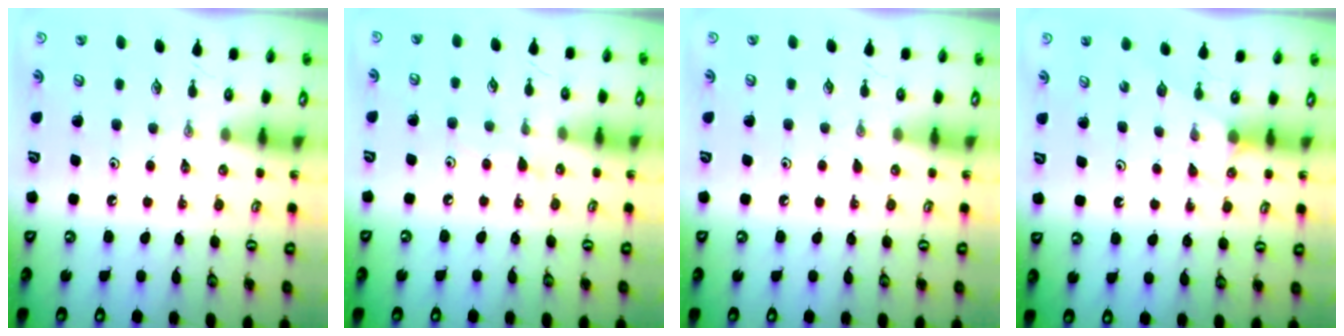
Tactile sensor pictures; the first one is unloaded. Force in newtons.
{"total": 4.9, "press": 4.9, "slide": 0.6}
{"total": 2.8, "press": 2.8, "slide": 0.3}
{"total": 2.5, "press": 2.4, "slide": 0.4}